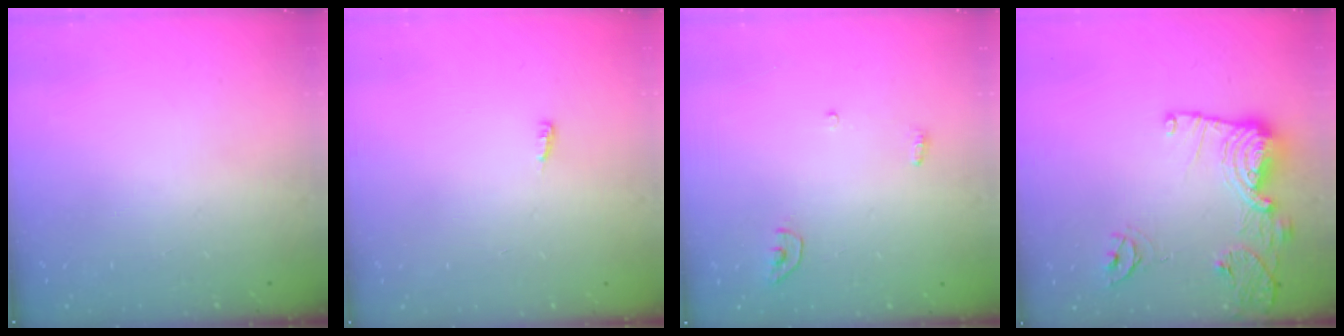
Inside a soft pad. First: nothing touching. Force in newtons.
{"total": 3.4, "press": 3.3, "slide": 0.7}
{"total": 3.4, "press": 3.4, "slide": 0.3}
{"total": 14.3, "press": 14.2, "slide": 1.4}